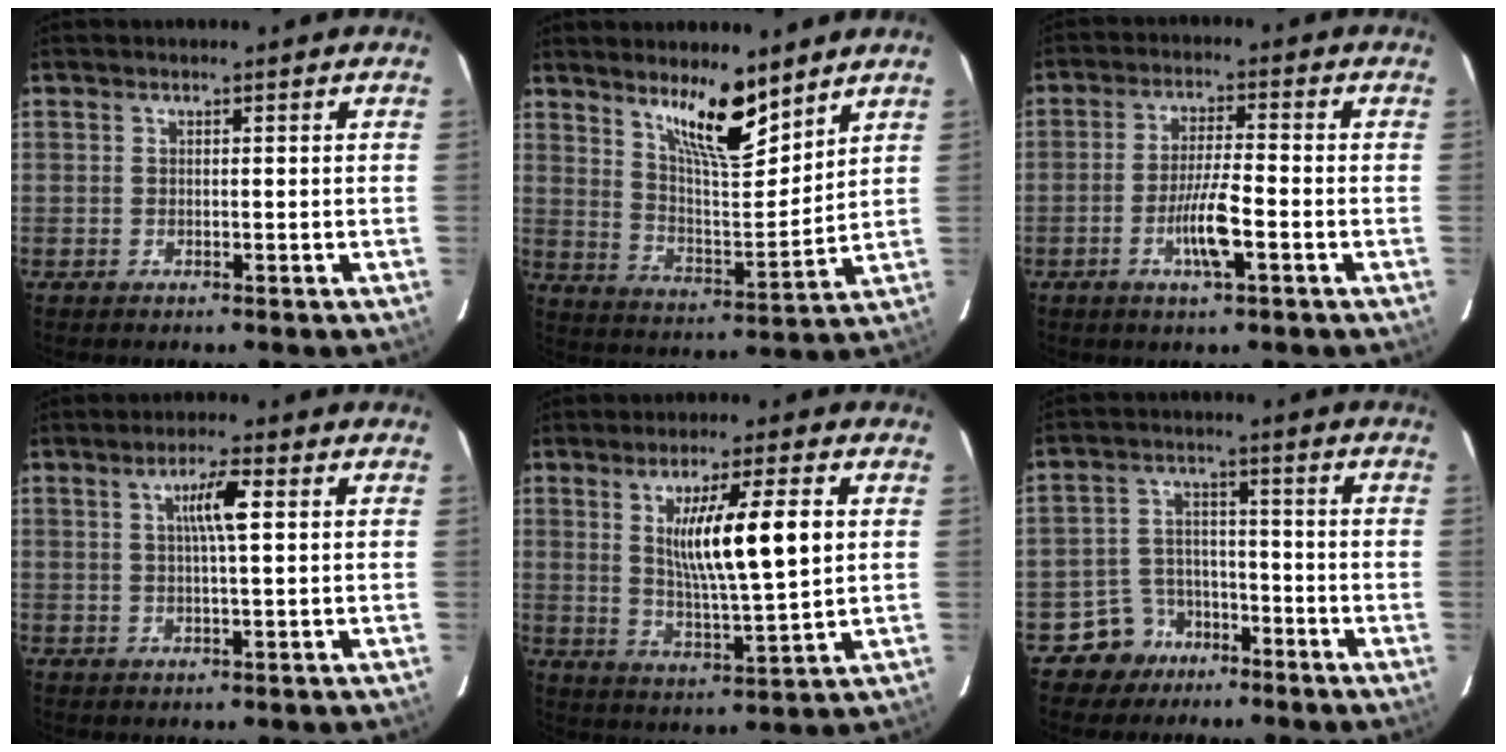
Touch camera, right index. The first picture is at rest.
{"total": 10.7, "force": [7.7, 1.8, 7.3], "torque": [-0.127, -0.014, 0.142]}
{"total": 6.5, "force": [-2.5, 0.5, 6.0], "torque": [-0.115, -0.004, -0.045]}
{"total": 4.7, "force": [1.2, 0.1, 4.6], "torque": [-0.081, 0.005, 0.021]}
{"total": 12.3, "force": [2.8, 1.0, 11.9], "torque": [-0.201, -0.008, 0.050]}
{"total": 6.6, "force": [-4.1, 5.2, 0.2], "torque": [0.004, 0.013, -0.064]}